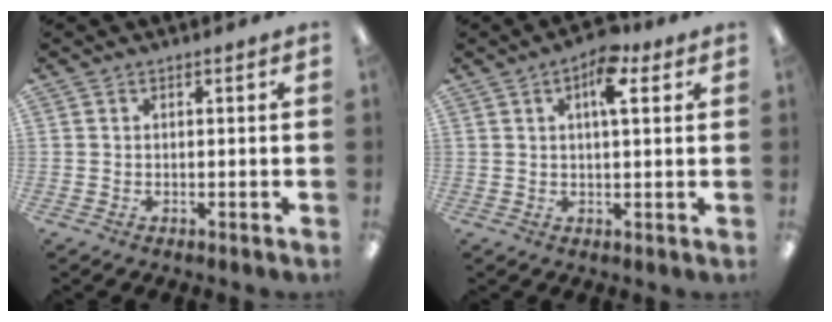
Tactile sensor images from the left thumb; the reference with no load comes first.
{"total": 8.1, "force": [3.8, 3.2, 6.4], "torque": [-0.093, -0.007, 0.058]}